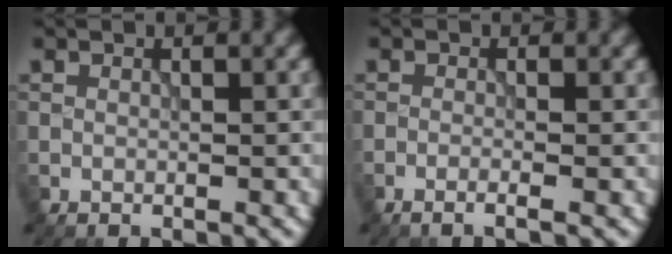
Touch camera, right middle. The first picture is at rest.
{"total": 1.6, "force": [-0.8, 0.3, 1.3], "torque": [-0.017, -0.002, -0.023]}